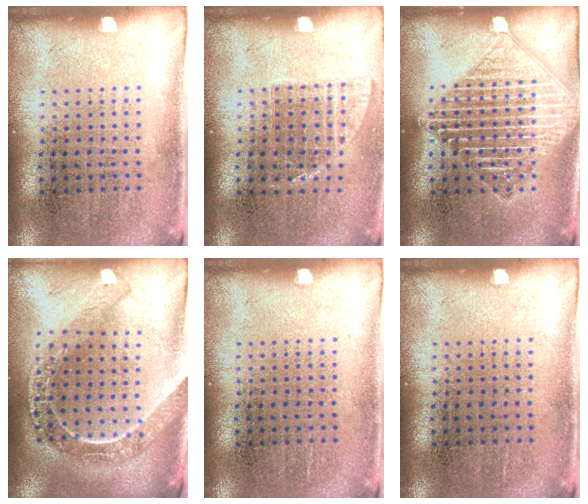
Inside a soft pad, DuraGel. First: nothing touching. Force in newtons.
{"total": 1.0, "press": 0.8, "slide": 0.5}
{"total": 3.3, "press": 3.3, "slide": 0.5}
{"total": 2.2, "press": 1.9, "slide": 1.1}
{"total": 0.0}
{"total": 0.0}